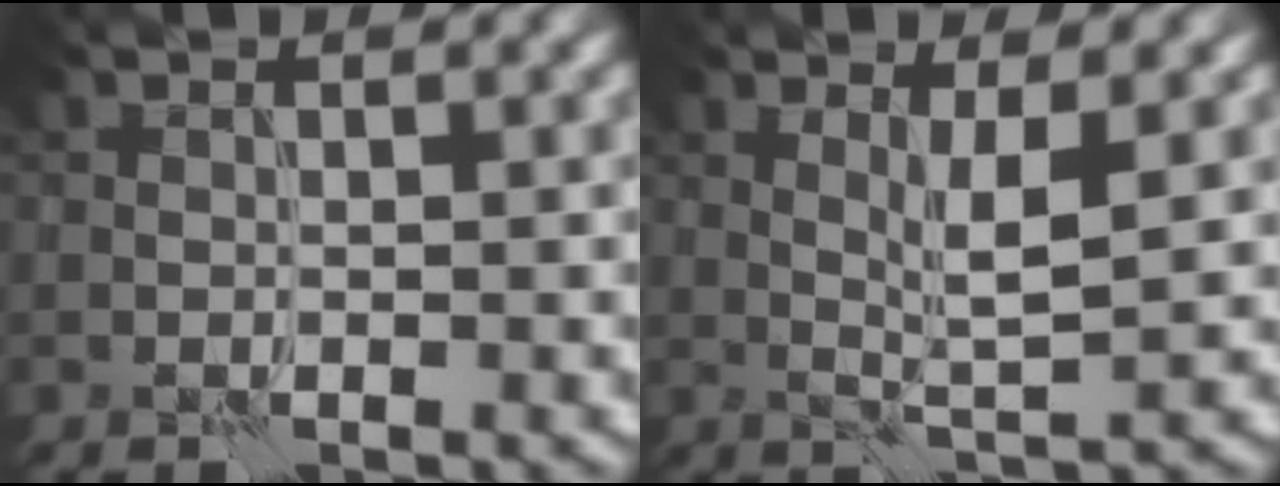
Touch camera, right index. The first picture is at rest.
{"total": 2.7, "force": [0.6, 0.2, 2.6], "torque": [-0.048, -0.009, 0.015]}